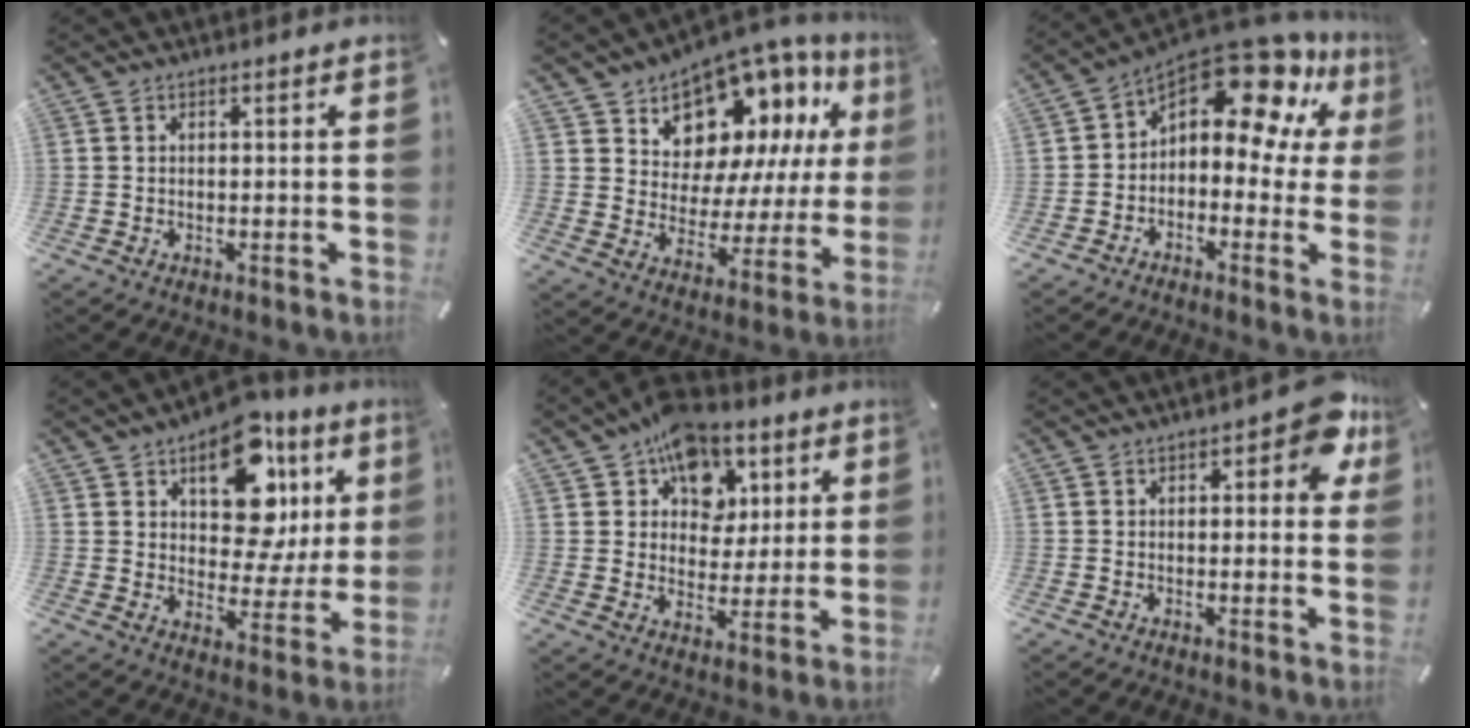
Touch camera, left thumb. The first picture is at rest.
{"total": 12.3, "force": [9.0, 7.8, 3.2], "torque": [-0.059, -0.093, 0.163]}
{"total": 15.8, "force": [9.7, 7.4, 10.0], "torque": [-0.152, -0.076, 0.166]}
{"total": 16.8, "force": [9.1, 9.9, 10.1], "torque": [-0.136, -0.063, 0.156]}
{"total": 12.1, "force": [6.1, 9.5, 4.5], "torque": [-0.064, -0.041, 0.110]}
{"total": 8.0, "force": [2.7, 3.7, 6.5], "torque": [-0.069, -0.012, 0.040]}